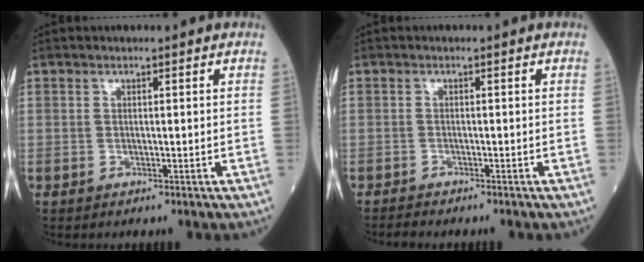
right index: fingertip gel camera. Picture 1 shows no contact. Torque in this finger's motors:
{"motor_torque": [-0.21, -0.17, 0.09, 0.02]}